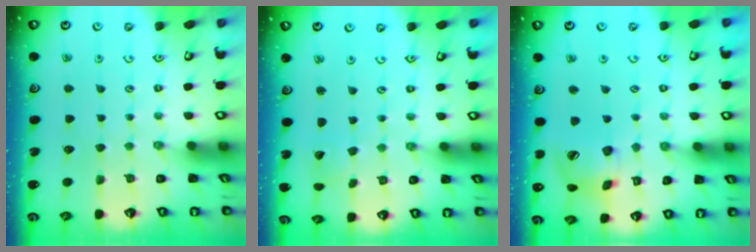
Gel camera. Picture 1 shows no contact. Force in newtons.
{"total": 2.6, "press": 2.6, "slide": 0.2}
{"total": 15.3, "press": 15.1, "slide": 2.3}